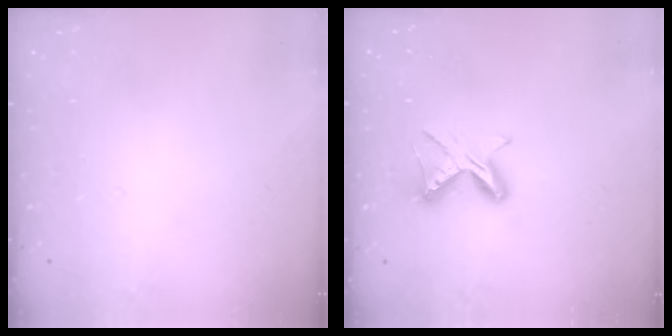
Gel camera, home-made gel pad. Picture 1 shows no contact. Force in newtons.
{"total": 6.8, "press": 6.7, "slide": 0.7}